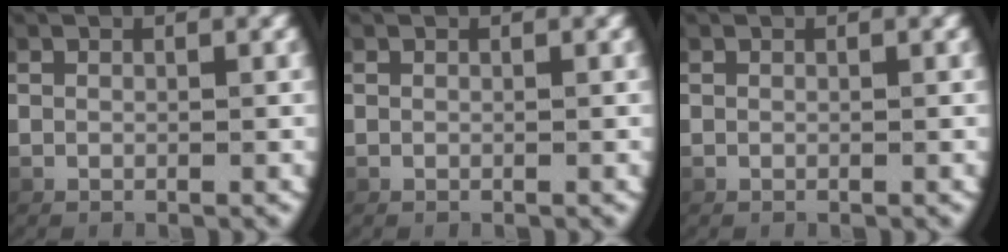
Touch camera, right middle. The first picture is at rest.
{"total": 0.0}
{"total": 0.0}